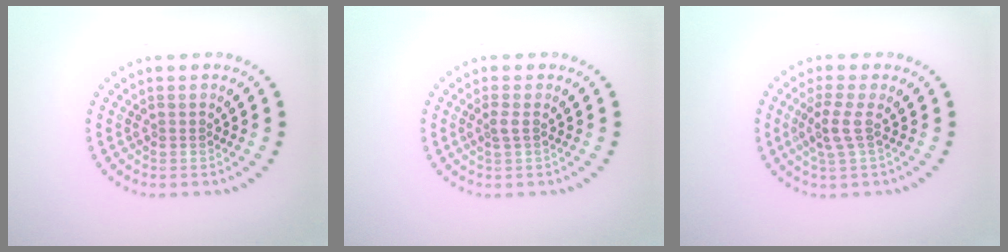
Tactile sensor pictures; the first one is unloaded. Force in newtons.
{"total": 0.9, "press": 0.6, "slide": 0.7}
{"total": 2.1, "press": 1.5, "slide": 1.4}